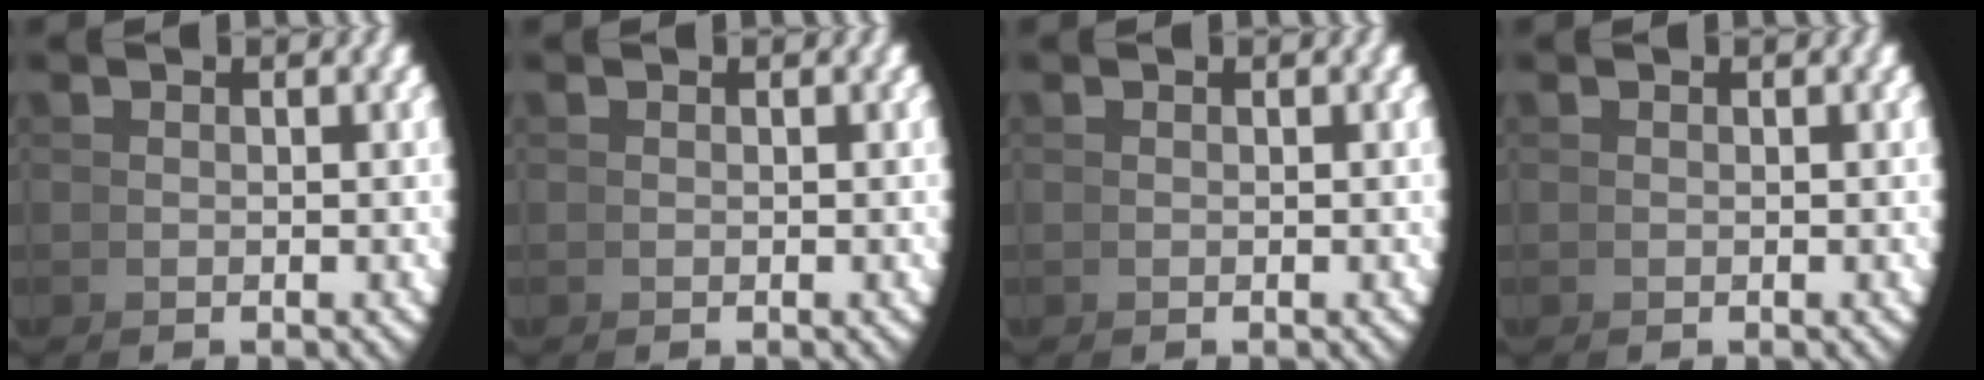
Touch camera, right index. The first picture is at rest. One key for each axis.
{"total": 0.0}
{"total": 0.0}
{"total": 0.0}